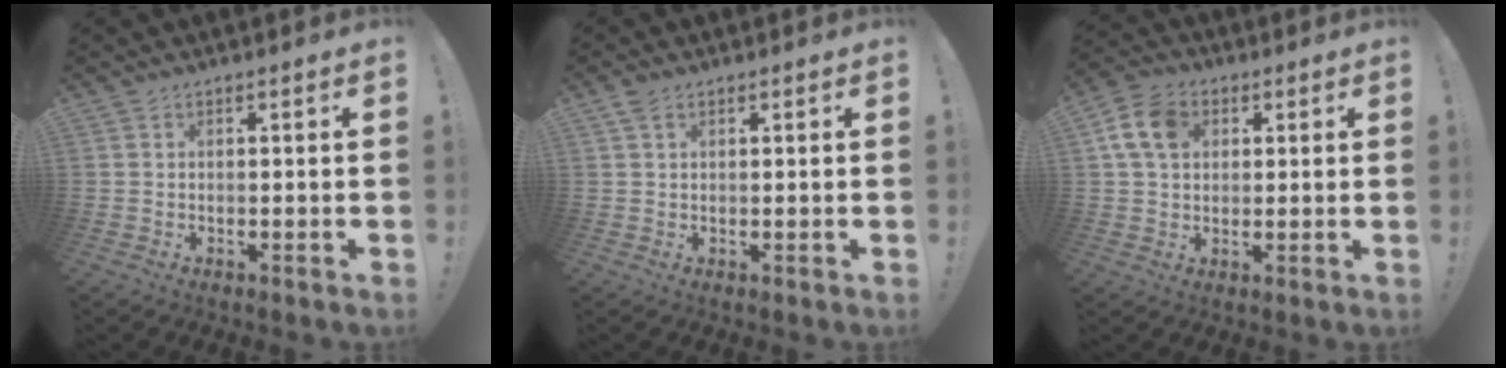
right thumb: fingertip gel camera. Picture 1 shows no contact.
{"total": 2.3, "force": [1.3, 1.4, 1.3], "torque": [-0.024, 0.001, 0.024]}
{"total": 10.5, "force": [3.3, 7.7, 6.4], "torque": [-0.118, 0.011, 0.068]}